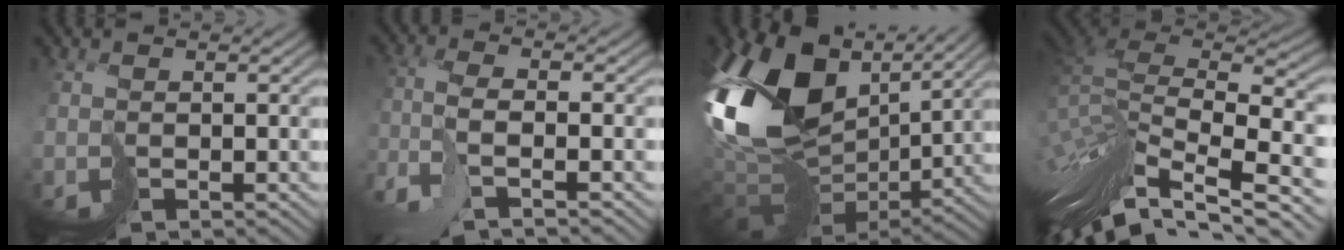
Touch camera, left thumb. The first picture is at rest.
{"total": 5.9, "force": [-3.5, 0.7, 4.7], "torque": [-0.096, -0.003, -0.079]}
{"total": 18.0, "force": [4.9, 10.7, 13.7], "torque": [-0.302, 0.006, 0.095]}
{"total": 12.9, "force": [-7.1, 5.0, 9.5], "torque": [-0.225, 0.005, -0.127]}